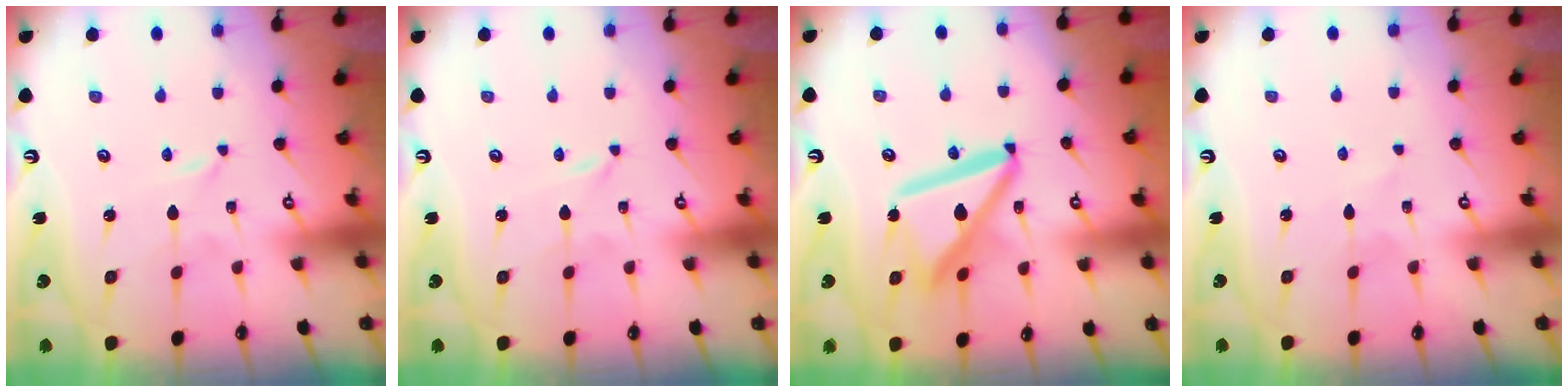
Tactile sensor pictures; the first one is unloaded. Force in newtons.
{"total": 0.0}
{"total": 14.9, "press": 14.8, "slide": 1.5}
{"total": 1.8, "press": 1.8, "slide": 0.2}